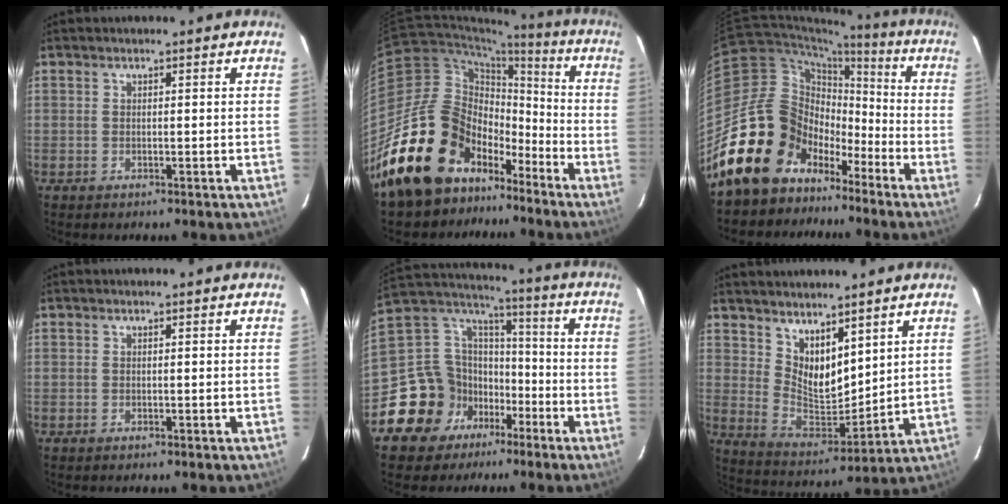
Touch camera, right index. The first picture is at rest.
{"total": 21.6, "force": [-14.1, 14.2, 7.9], "torque": [-0.177, 0.045, -0.224]}
{"total": 18.2, "force": [-11.4, 13.3, 5.1], "torque": [-0.118, 0.051, -0.188]}
{"total": 0.0}
{"total": 16.2, "force": [-8.2, 13.2, 4.7], "torque": [-0.129, 0.056, -0.131]}
{"total": 10.3, "force": [6.9, 4.9, 5.9], "torque": [-0.097, -0.012, 0.141]}